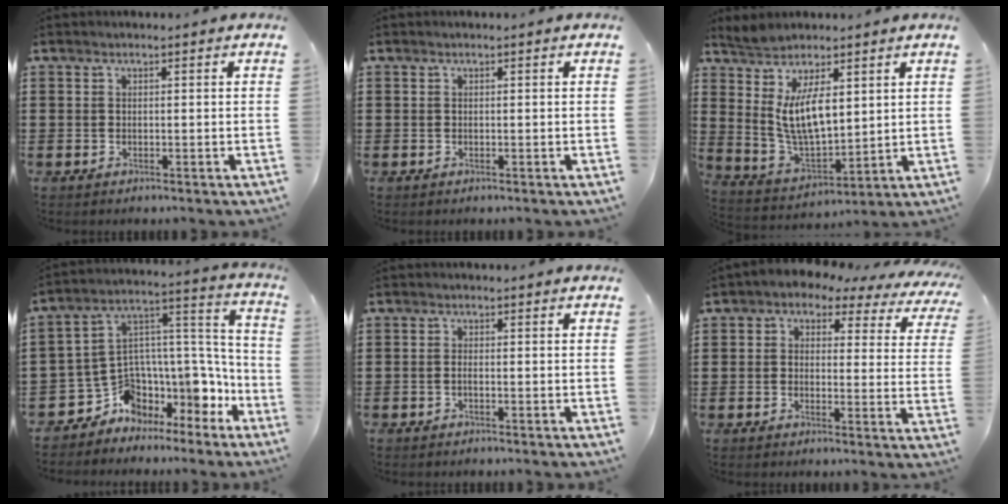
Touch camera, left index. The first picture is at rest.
{"total": 0.0}
{"total": 9.4, "force": [4.0, 4.6, 7.1], "torque": [-0.168, -0.011, 0.073]}
{"total": 7.9, "force": [-5.3, 5.1, 2.9], "torque": [-0.063, -0.018, -0.095]}
{"total": 0.9, "force": [-0.7, 0.2, 0.6], "torque": [-0.013, -0.004, -0.011]}
{"total": 2.2, "force": [1.3, 1.5, 0.9], "torque": [-0.030, -0.014, 0.015]}